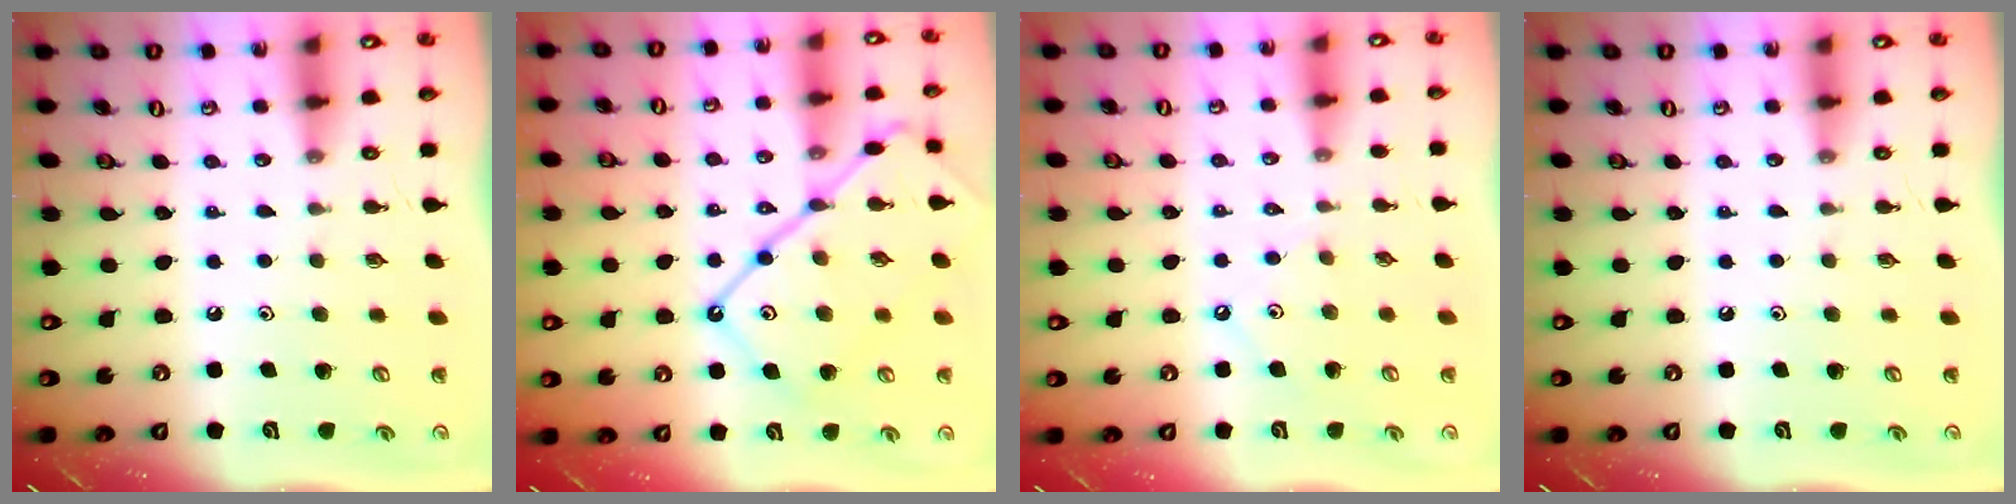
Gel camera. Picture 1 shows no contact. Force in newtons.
{"total": 17.0, "press": 16.9, "slide": 1.7}
{"total": 1.8, "press": 1.8, "slide": 0.3}
{"total": 0.0}